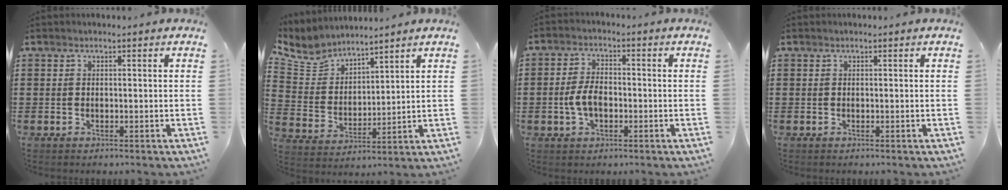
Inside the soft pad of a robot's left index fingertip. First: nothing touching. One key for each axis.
{"total": 6.4, "fx": 5.9, "fy": 2.4, "fz": 0.8, "tx": -0.052, "ty": -0.028, "tz": 0.107}
{"total": 4.7, "fx": -0.9, "fy": 2.6, "fz": 3.8, "tx": -0.097, "ty": -0.004, "tz": -0.025}
{"total": 0.0}